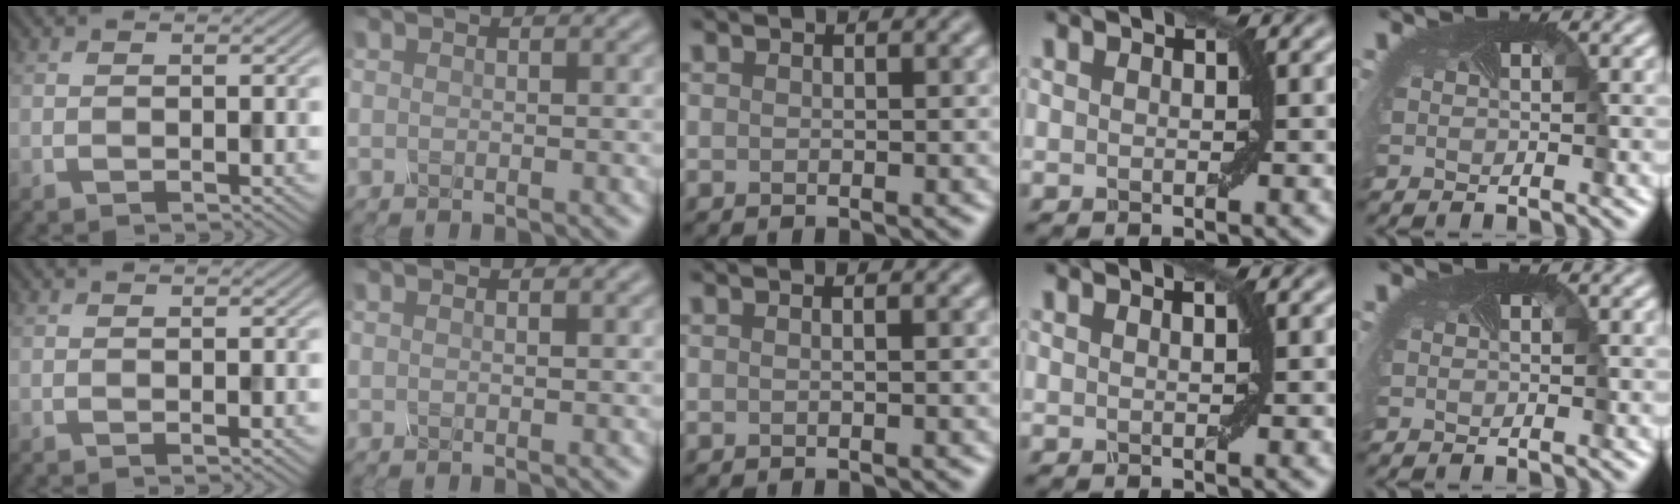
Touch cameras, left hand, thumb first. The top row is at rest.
{"middle": {"total": 0.9, "force": [0.1, 0.4, 0.8], "torque": [-0.009, -0.002, -0.007]}, "ring": {"total": 0.8, "force": [0.6, 0.1, 0.5], "torque": [-0.004, -0.001, 0.005]}}